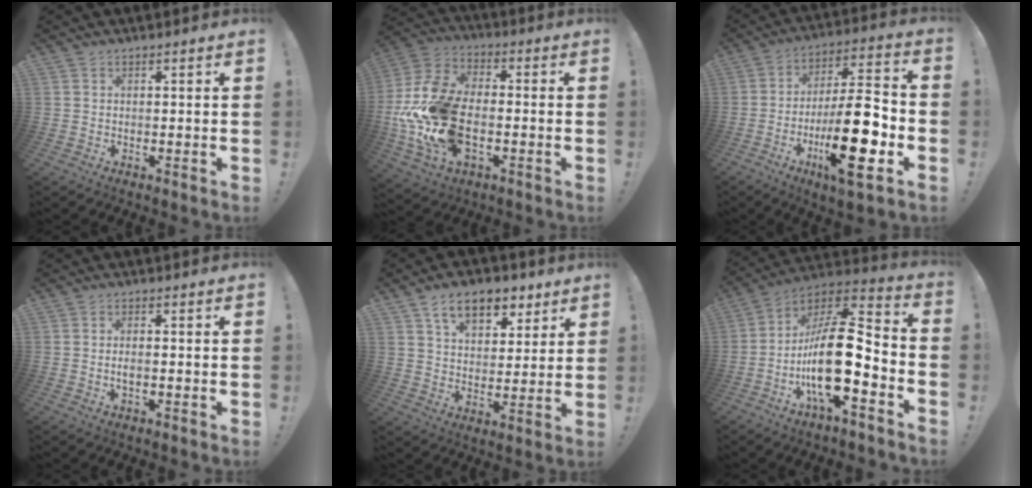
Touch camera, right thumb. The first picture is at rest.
{"total": 21.7, "force": [-5.3, 13.9, 15.7], "torque": [-0.289, 0.034, -0.081]}
{"total": 22.4, "force": [-7.1, 7.0, 20.1], "torque": [-0.340, 0.041, -0.108]}
{"total": 2.0, "force": [-0.5, 0.8, 1.8], "torque": [-0.037, 0.008, -0.009]}
{"total": 12.8, "force": [7.3, 7.5, 7.3], "torque": [-0.107, -0.027, 0.133]}
{"total": 21.5, "force": [-5.1, 7.6, 19.5], "torque": [-0.368, 0.026, -0.082]}